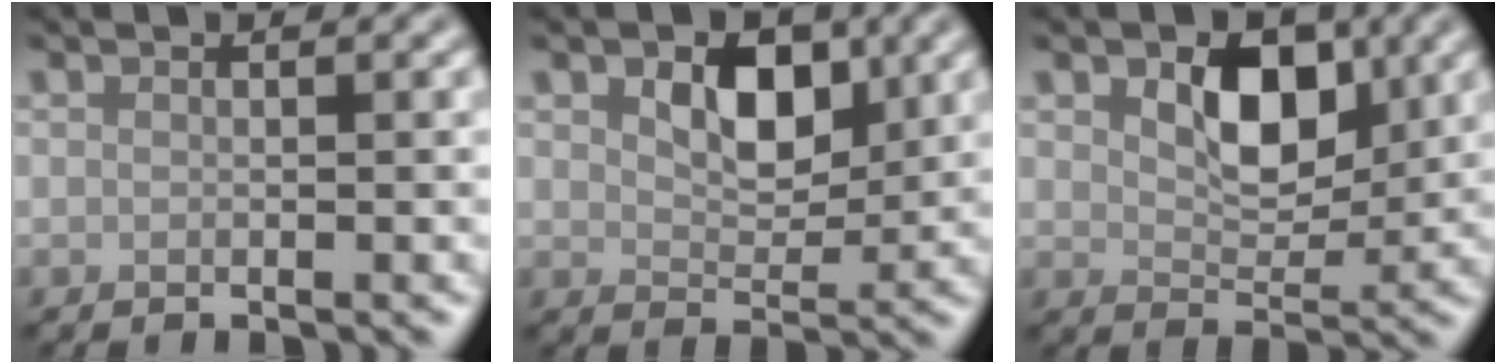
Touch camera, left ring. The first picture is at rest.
{"total": 4.3, "force": [1.5, 2.7, 3.0], "torque": [-0.054, -0.003, 0.020]}
{"total": 5.0, "force": [1.7, 3.1, 3.5], "torque": [-0.062, -0.005, 0.023]}